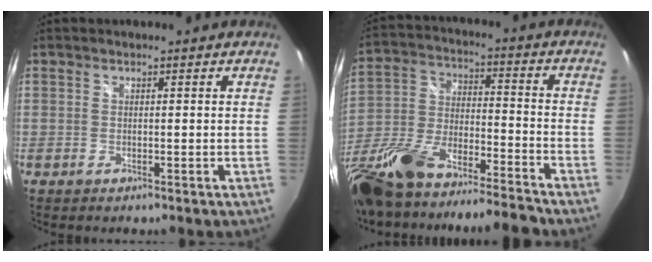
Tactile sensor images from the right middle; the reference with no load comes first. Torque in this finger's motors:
{"motor_torque": [1.25, -0.89, 0.45, 0.21]}